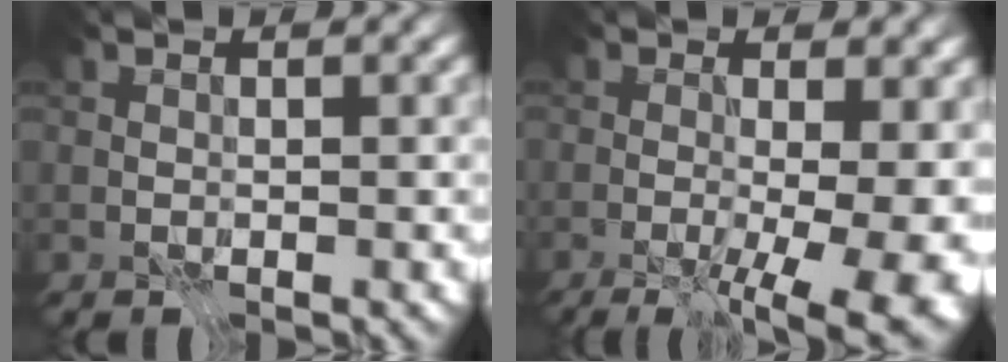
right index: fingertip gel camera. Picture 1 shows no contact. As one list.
[{"total": 9.7, "force": [-2.1, 3.2, 8.9], "torque": [-0.079, -0.015, -0.017]}]